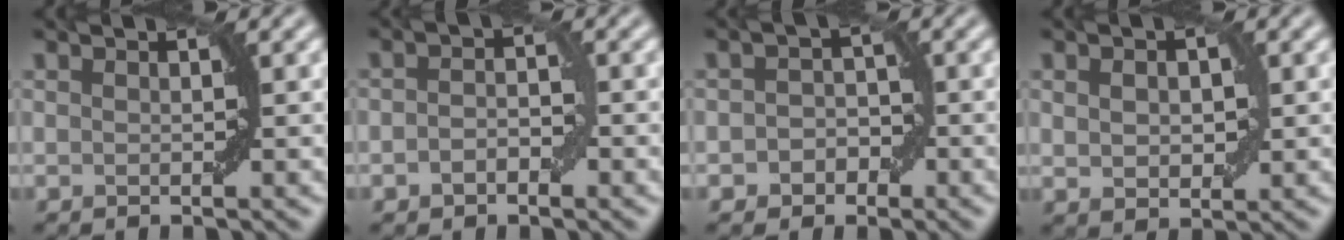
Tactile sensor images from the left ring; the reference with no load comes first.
{"total": 2.1, "force": [-0.7, 1.3, 1.4], "torque": [-0.027, 0.002, -0.015]}
{"total": 2.3, "force": [-0.9, 1.9, 0.9], "torque": [-0.002, 0.003, -0.021]}
{"total": 2.7, "force": [0.4, 1.7, 2.0], "torque": [-0.037, 0.001, 0.011]}